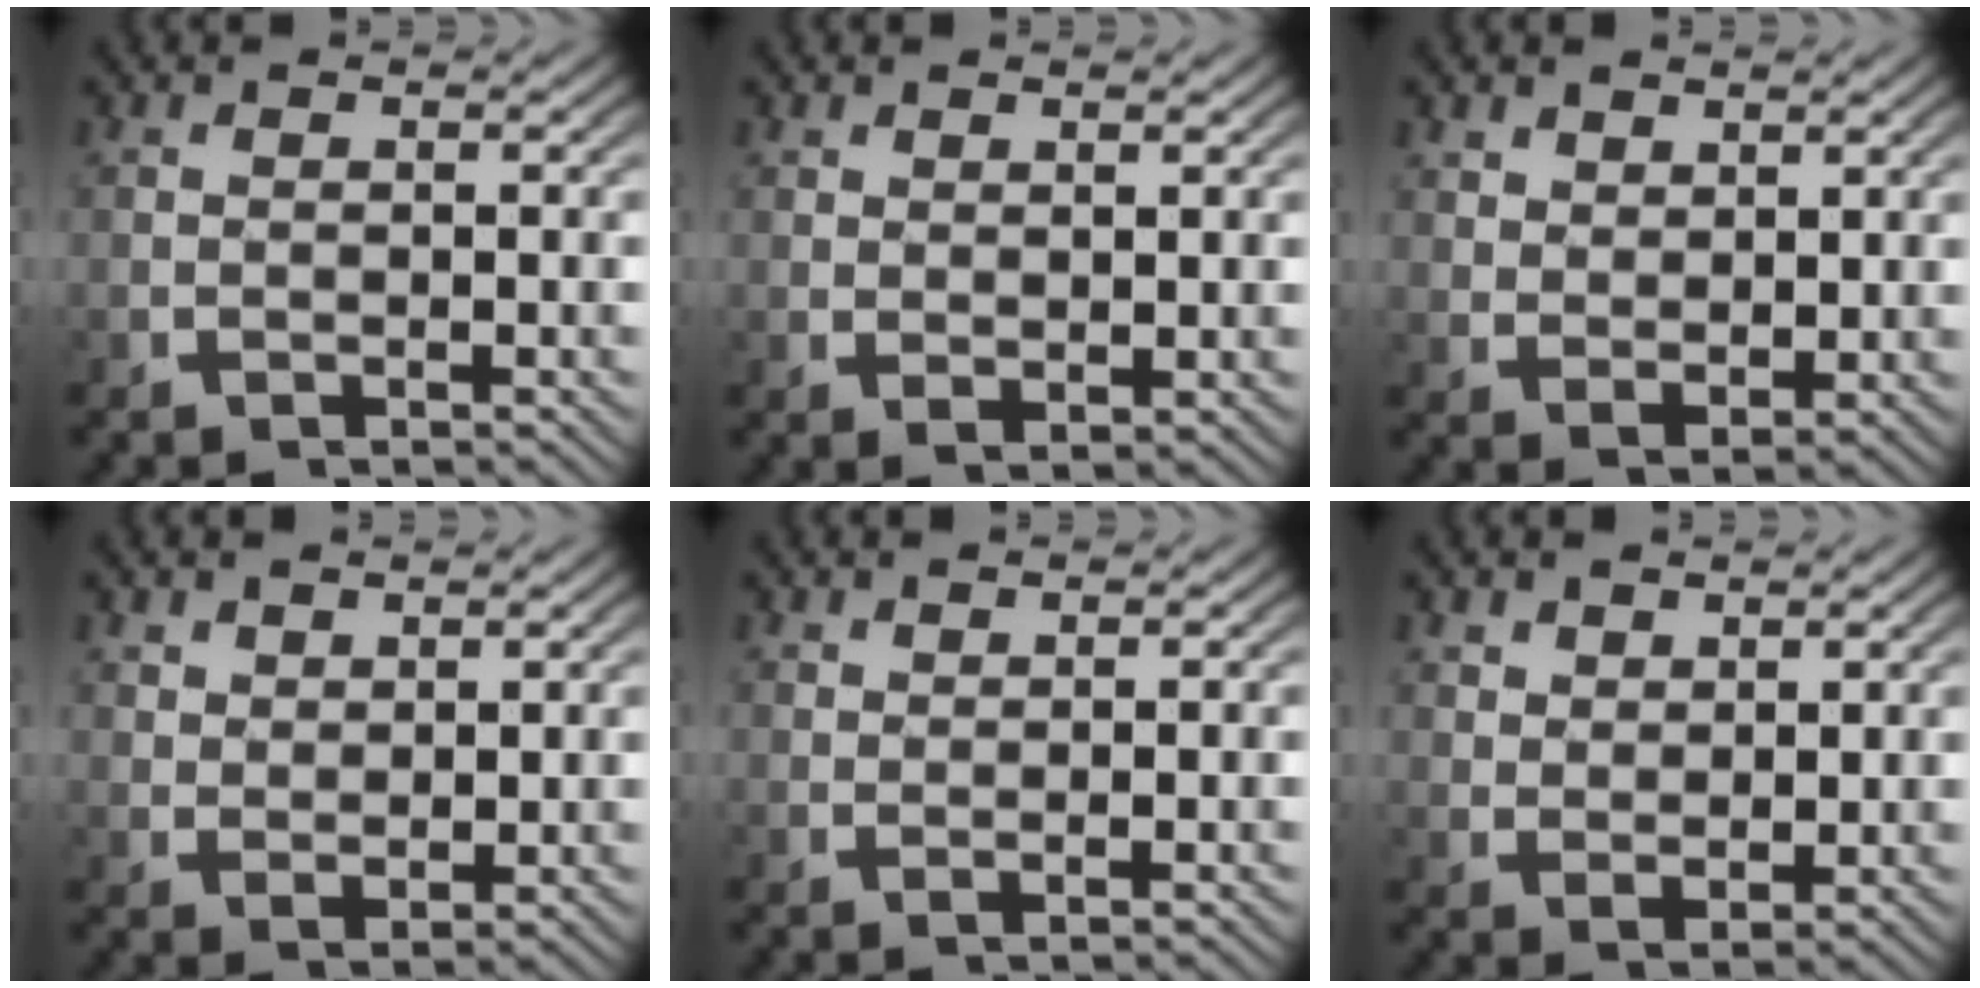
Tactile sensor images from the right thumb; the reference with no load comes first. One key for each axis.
{"total": 1.2, "fx": 1.1, "fy": 0.1, "fz": 0.4, "tx": -0.009, "ty": -0.004, "tz": 0.030}
{"total": 2.5, "fx": 2.0, "fy": 1.1, "fz": 1.1, "tx": -0.016, "ty": -0.009, "tz": 0.048}
{"total": 2.2, "fx": 1.9, "fy": 0.9, "fz": 0.9, "tx": -0.012, "ty": -0.007, "tz": 0.047}
{"total": 1.1, "fx": 1.0, "fy": -0.2, "fz": 0.3, "tx": -0.005, "ty": -0.002, "tz": 0.025}
{"total": 2.6, "fx": 2.1, "fy": 1.1, "fz": 1.1, "tx": -0.016, "ty": -0.008, "tz": 0.049}